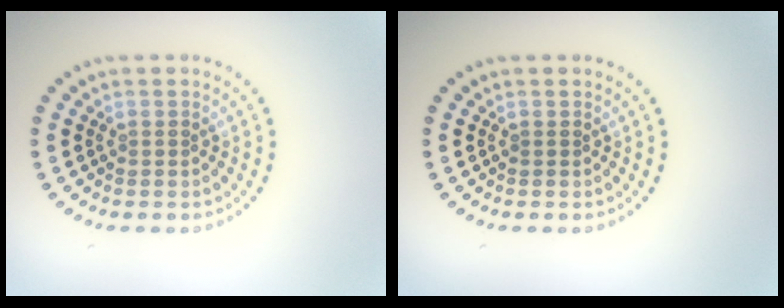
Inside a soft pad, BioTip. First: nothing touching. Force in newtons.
{"total": 0.0}